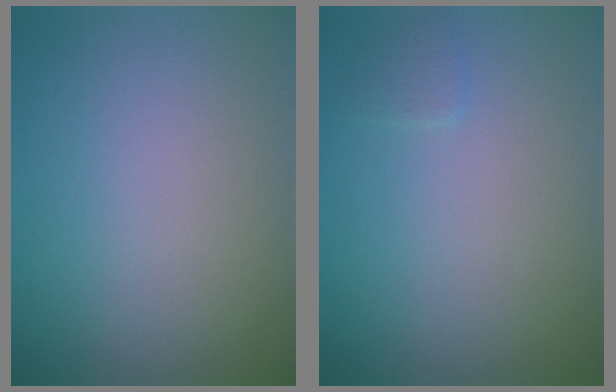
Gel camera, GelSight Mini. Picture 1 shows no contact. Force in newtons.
{"total": 0.7, "press": 0.7, "slide": 0.1}